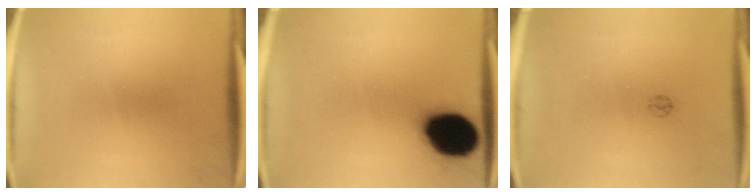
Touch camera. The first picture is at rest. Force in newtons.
{"total": 18.6}
{"total": 1.0}